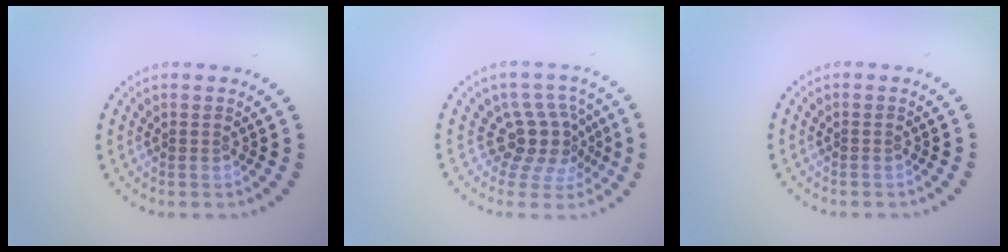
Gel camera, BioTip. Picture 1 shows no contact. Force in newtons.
{"total": 3.9, "press": 2.7, "slide": 2.7}
{"total": 0.0}